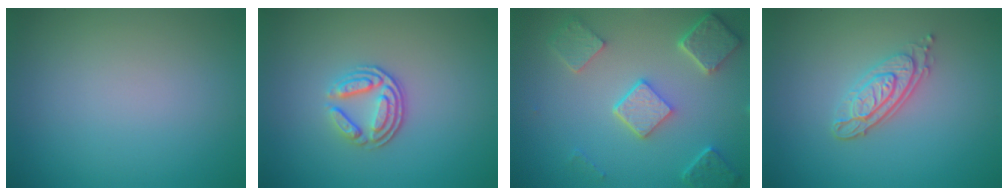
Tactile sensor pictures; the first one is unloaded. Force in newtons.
{"total": 3.4, "press": 2.5, "slide": 2.2}
{"total": 5.3, "press": 4.1, "slide": 3.4}
{"total": 3.3, "press": 2.7, "slide": 1.9}